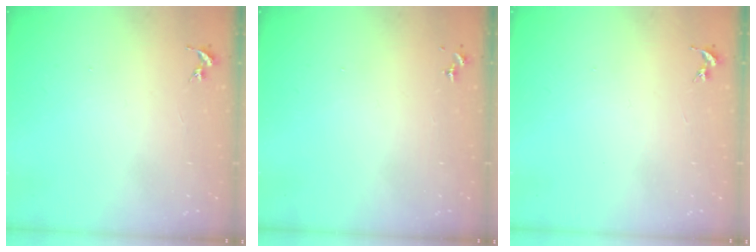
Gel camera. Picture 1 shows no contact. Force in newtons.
{"total": 0.0}
{"total": 0.0}